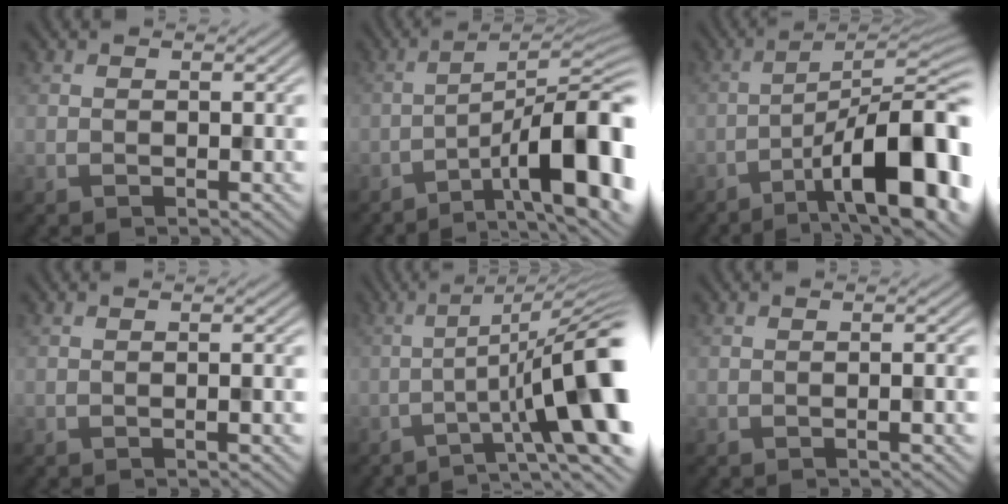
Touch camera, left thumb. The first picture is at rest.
{"total": 13.3, "force": [-5.8, 3.3, 11.5], "torque": [-0.160, 0.016, -0.088]}
{"total": 15.1, "force": [-6.7, 4.1, 12.9], "torque": [-0.172, 0.014, -0.102]}
{"total": 1.4, "force": [-0.3, 0.2, 1.4], "torque": [-0.020, 0.002, -0.006]}
{"total": 14.4, "force": [-3.7, 2.8, 13.6], "torque": [-0.172, 0.011, -0.059]}
{"total": 1.8, "force": [-0.3, 0.3, 1.7], "torque": [-0.024, 0.004, -0.008]}